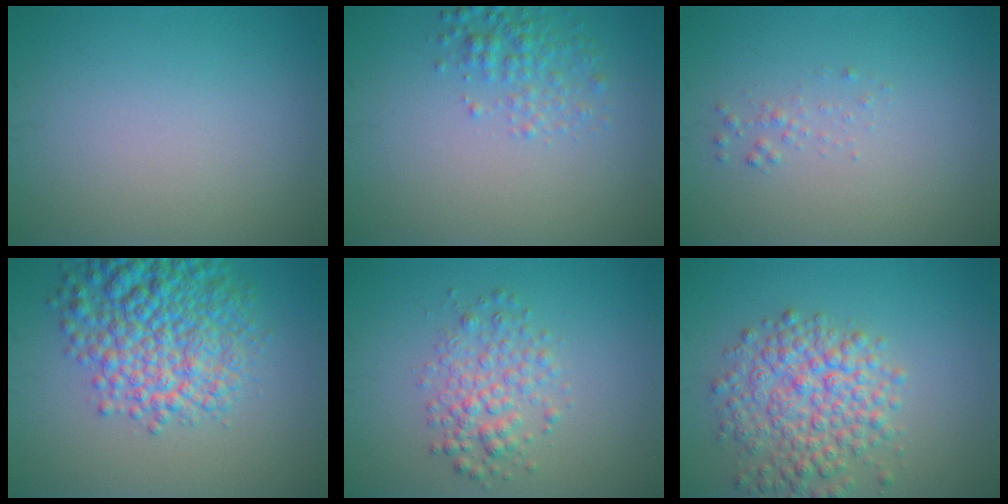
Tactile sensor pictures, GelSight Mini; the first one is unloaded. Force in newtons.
{"total": 2.3, "press": 2.3, "slide": 0.1}
{"total": 0.8, "press": 0.8, "slide": 0.1}
{"total": 8.0, "press": 8.0, "slide": 0.3}
{"total": 3.1, "press": 3.1, "slide": 0.1}
{"total": 5.9, "press": 5.9, "slide": 0.2}